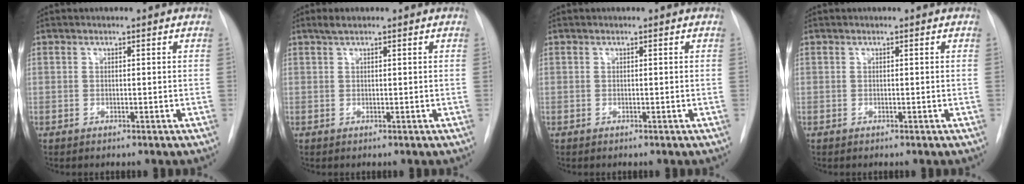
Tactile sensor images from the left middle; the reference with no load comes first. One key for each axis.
{"total": 1.4, "fx": 1.0, "fy": 0.2, "fz": 0.9, "tx": -0.024, "ty": 0.008, "tz": 0.022}
{"total": 0.0}
{"total": 0.0}